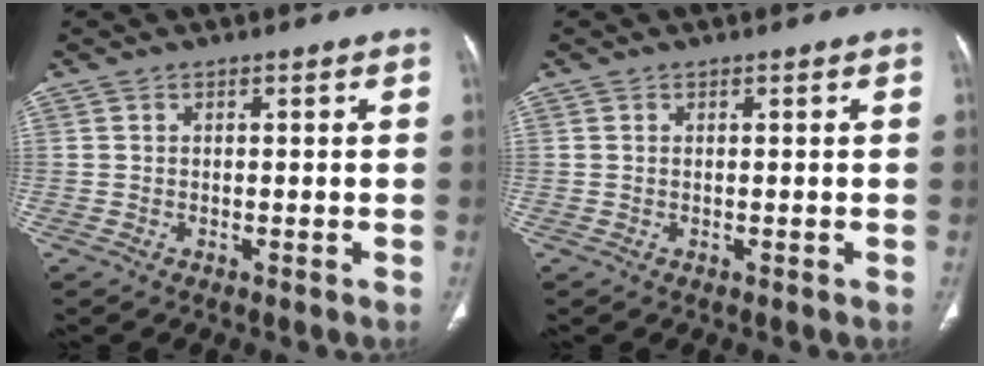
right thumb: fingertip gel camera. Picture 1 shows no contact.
{"total": 0.0}